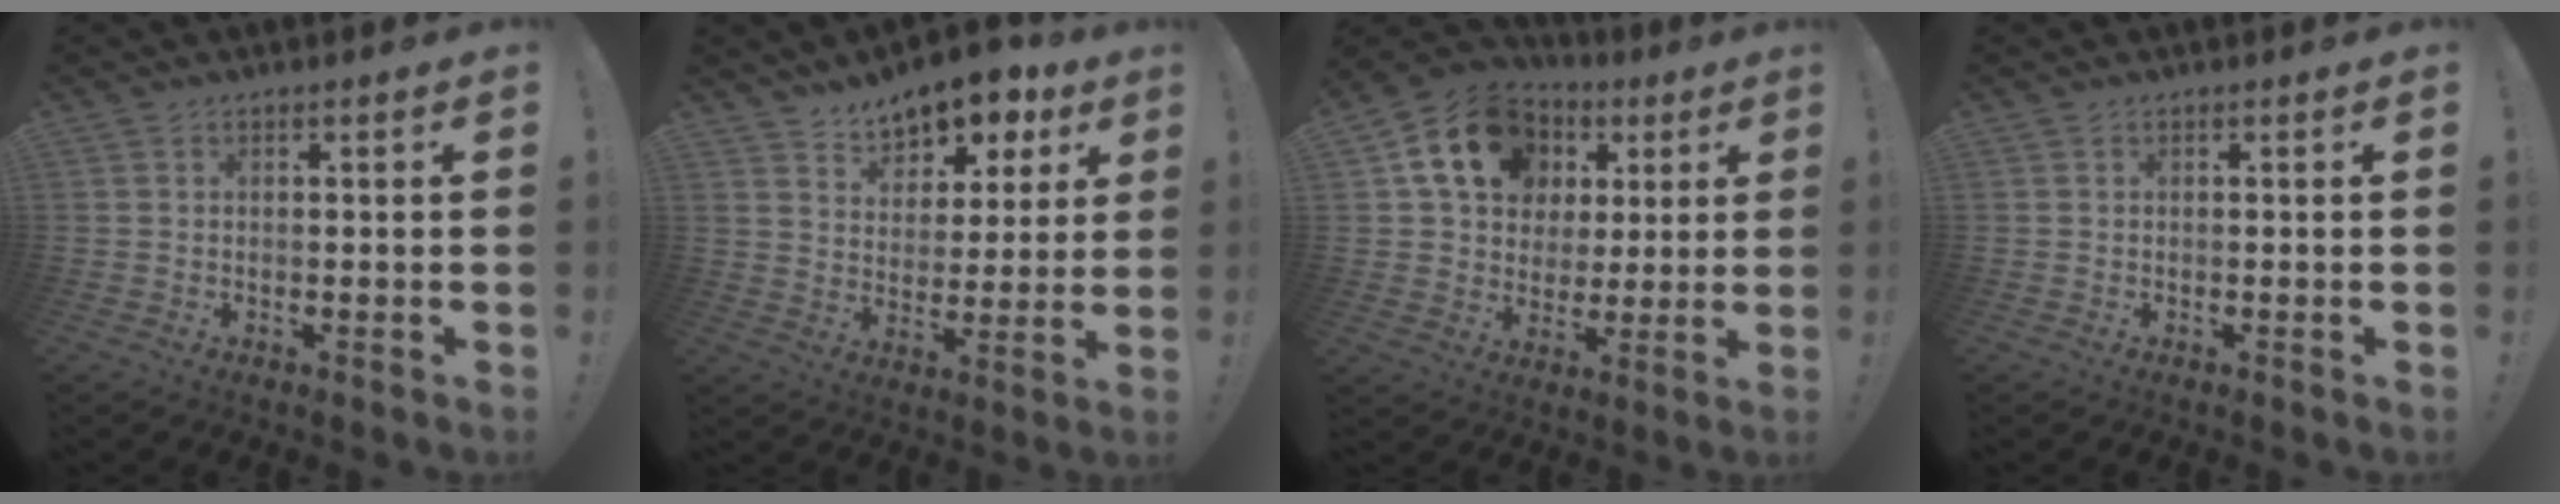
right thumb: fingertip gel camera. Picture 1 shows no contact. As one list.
[{"total": 9.8, "force": [7.9, 4.9, 2.9], "torque": [-0.039, -0.064, 0.143]}, {"total": 17.8, "force": [7.2, 13.7, 8.7], "torque": [-0.128, -0.025, 0.147]}, {"total": 0.0}]